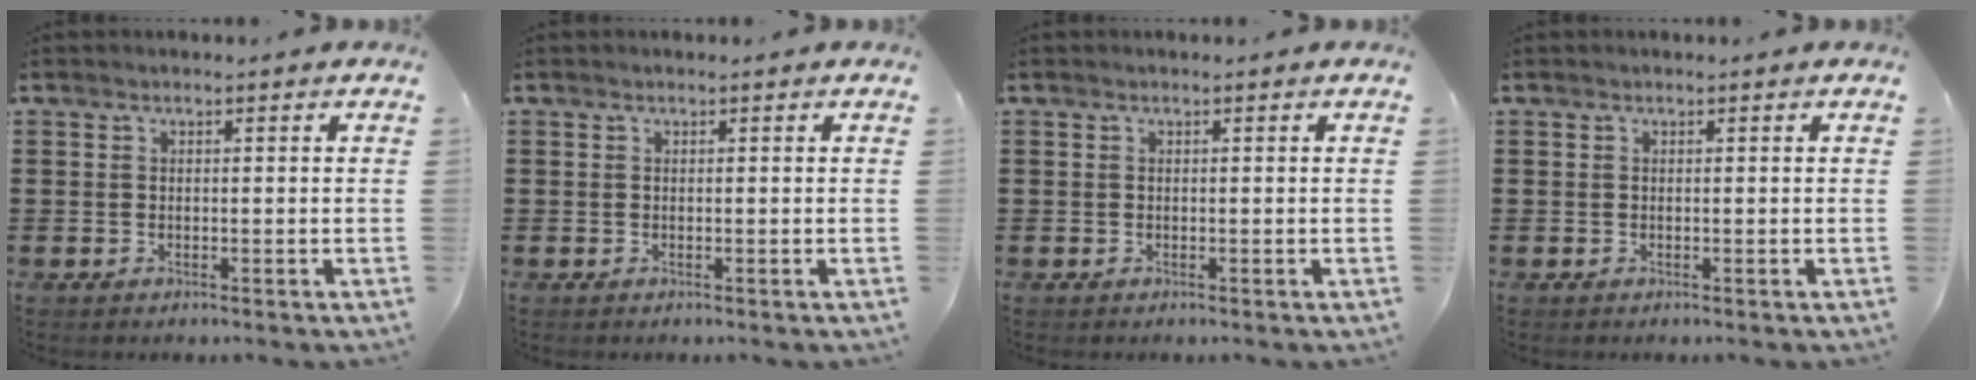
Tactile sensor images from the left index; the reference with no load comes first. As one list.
[{"total": 0.0}, {"total": 0.0}, {"total": 0.0}]